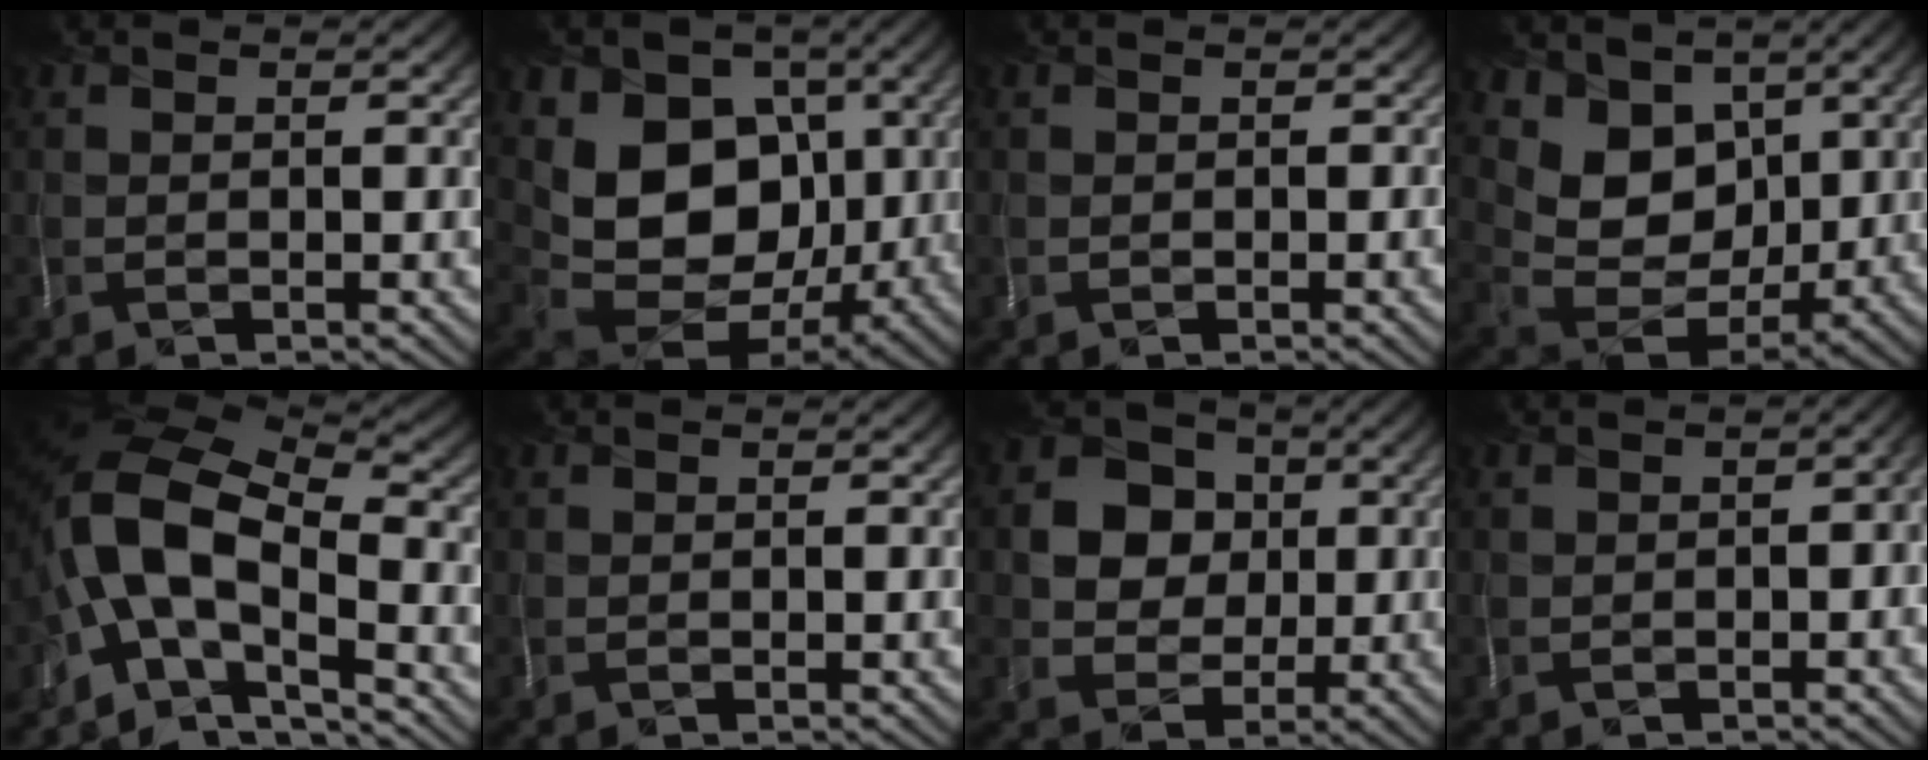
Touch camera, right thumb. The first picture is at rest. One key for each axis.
{"total": 12.4, "fx": 2.2, "fy": 9.9, "fz": 7.1, "tx": -0.134, "ty": -0.027, "tz": 0.043}
{"total": 0.0}
{"total": 9.3, "fx": 4.9, "fy": 6.7, "fz": 4.1, "tx": -0.096, "ty": -0.020, "tz": 0.087}
{"total": 13.4, "fx": -4.1, "fy": 6.9, "fz": 10.7, "tx": -0.216, "ty": -0.010, "tz": -0.084}
{"total": 0.0}
{"total": 7.0, "fx": 1.3, "fy": 6.4, "fz": 2.7, "tx": -0.076, "ty": 0.003, "tz": 0.012}
{"total": 1.8, "fx": -0.3, "fy": 0.7, "fz": 1.7, "tx": -0.020, "ty": -0.001, "tz": 0.001}